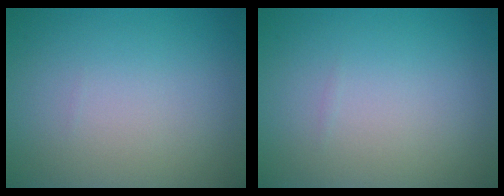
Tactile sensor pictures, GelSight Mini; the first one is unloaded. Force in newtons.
{"total": 0.0}